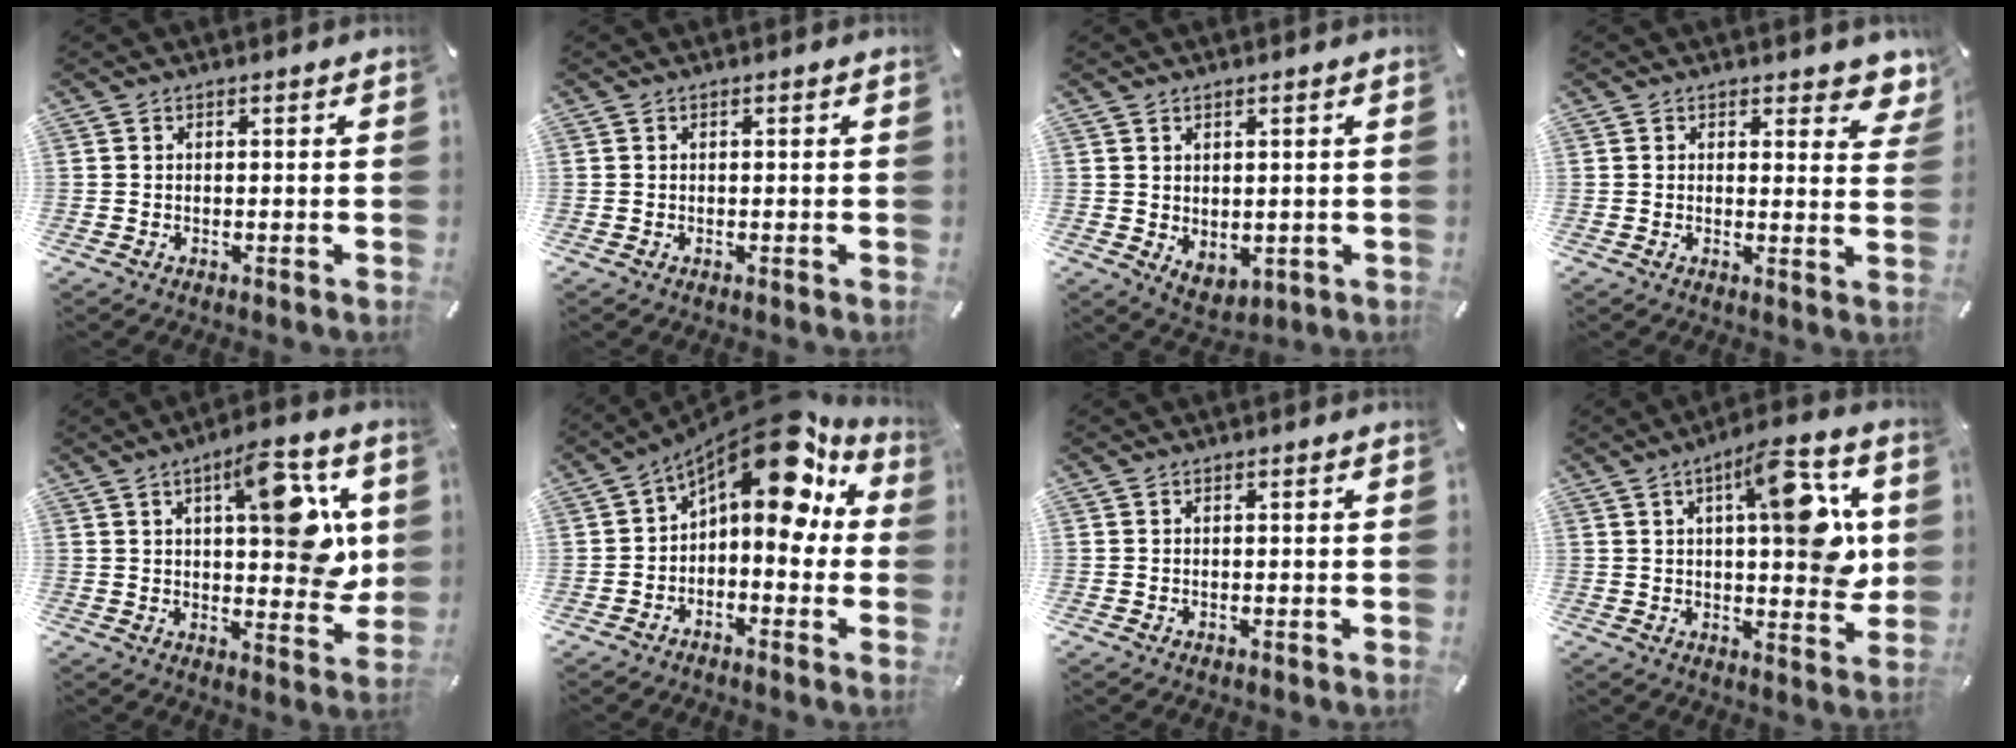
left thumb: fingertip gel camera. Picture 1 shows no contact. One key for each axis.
{"total": 0.0}
{"total": 3.0, "fx": 1.7, "fy": 2.2, "fz": 1.2, "tx": -0.009, "ty": -0.010, "tz": 0.030}
{"total": 4.4, "fx": 3.2, "fy": 2.2, "fz": 2.0, "tx": -0.009, "ty": -0.023, "tz": 0.052}
{"total": 15.7, "fx": 5.8, "fy": 6.0, "fz": 13.3, "tx": -0.161, "ty": -0.029, "tz": 0.086}
{"total": 17.1, "fx": 9.5, "fy": 7.0, "fz": 12.4, "tx": -0.183, "ty": -0.073, "tz": 0.157}
{"total": 0.0}
{"total": 16.8, "fx": 5.2, "fy": 5.6, "fz": 15.0, "tx": -0.203, "ty": -0.021, "tz": 0.075}